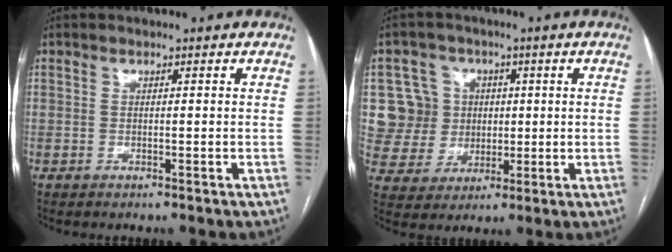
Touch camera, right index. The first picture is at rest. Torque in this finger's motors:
{"motor_torque": [-0.12, 0.04, 0.02, 0.00]}